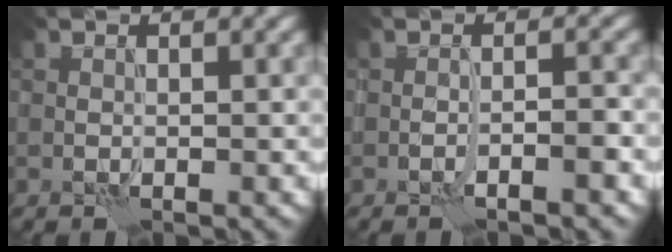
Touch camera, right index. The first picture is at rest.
{"total": 1.7, "force": [-1.1, 0.0, 1.2], "torque": [-0.017, 0.010, -0.023]}